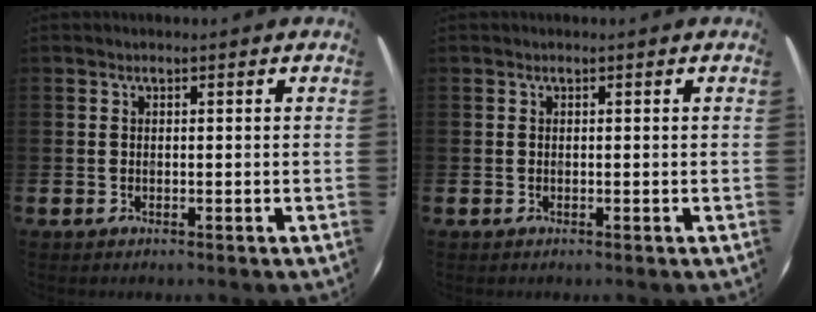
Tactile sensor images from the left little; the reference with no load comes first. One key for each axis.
{"total": 0.0}